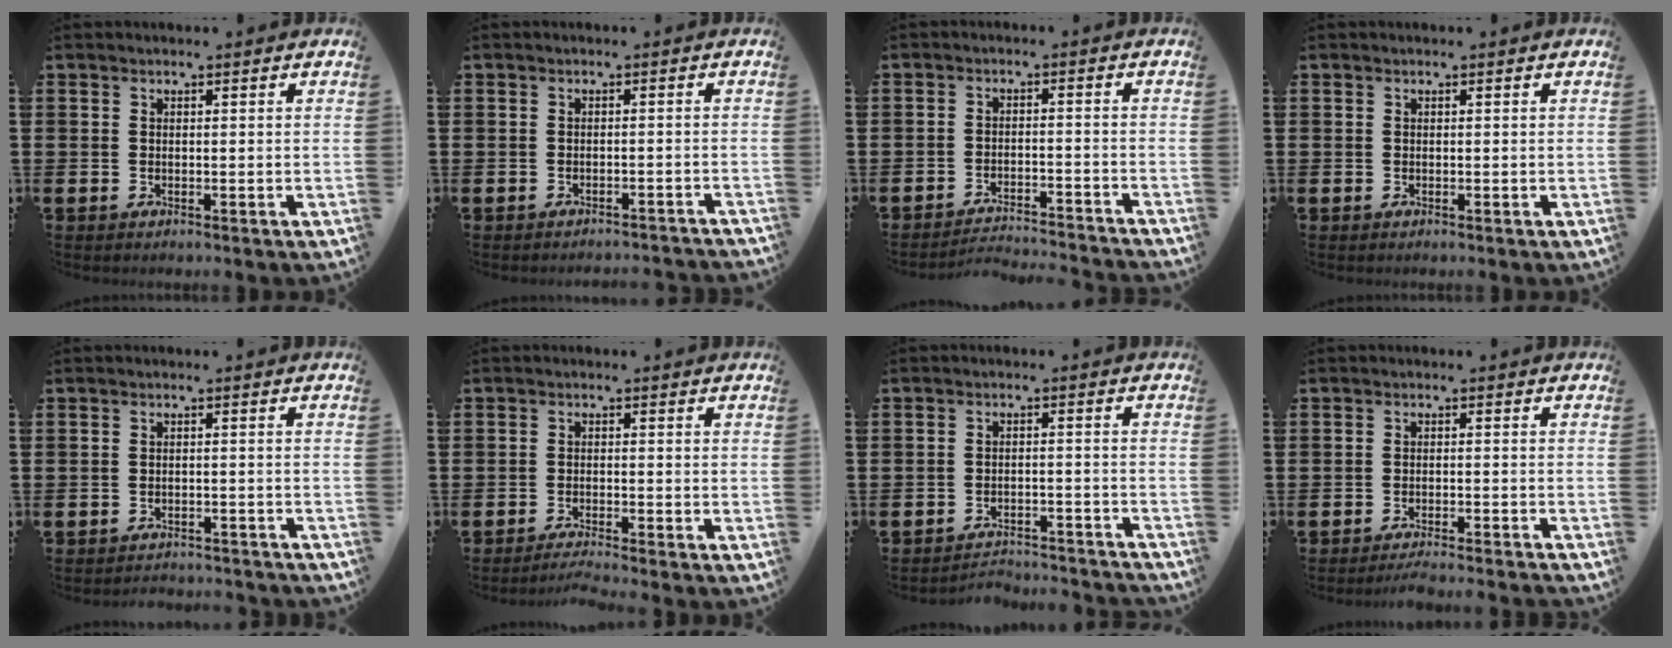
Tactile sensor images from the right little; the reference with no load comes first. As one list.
[{"total": 1.2, "force": [-1.1, -0.2, -0.1], "torque": [-0.002, 0.005, -0.024]}, {"total": 2.8, "force": [-2.8, -0.1, 0.0], "torque": [-0.007, 0.002, -0.059]}, {"total": 0.0}, {"total": 1.6, "force": [-1.6, 0.0, -0.2], "torque": [-0.005, 0.005, -0.035]}, {"total": 1.5, "force": [-1.4, -0.2, 0.6], "torque": [-0.009, 0.002, -0.026]}, {"total": 3.1, "force": [-3.1, 0.1, -0.1], "torque": [-0.007, 0.003, -0.066]}, {"total": 2.0, "force": [-2.0, -0.3, 0.5], "torque": [-0.009, 0.003, -0.038]}]